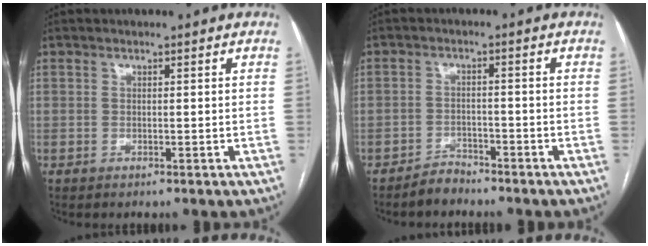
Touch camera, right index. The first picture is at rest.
{"total": 2.7, "force": [-2.6, 1.0, 0.0], "torque": [0.002, 0.001, -0.045]}